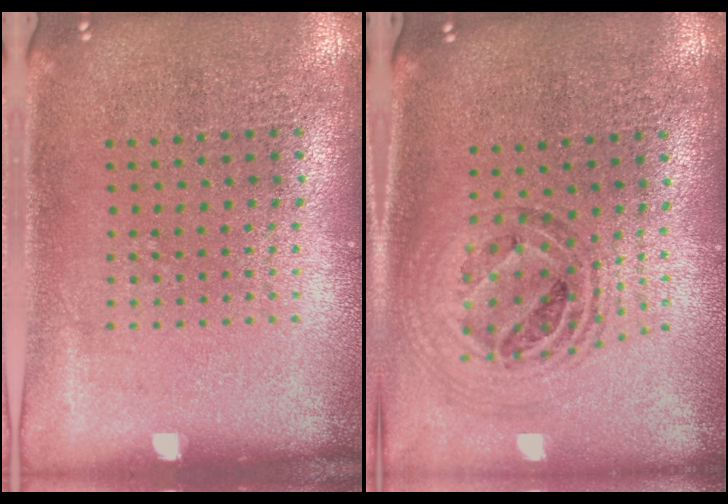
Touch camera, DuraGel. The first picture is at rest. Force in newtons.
{"total": 1.0, "press": 1.0, "slide": 0.2}